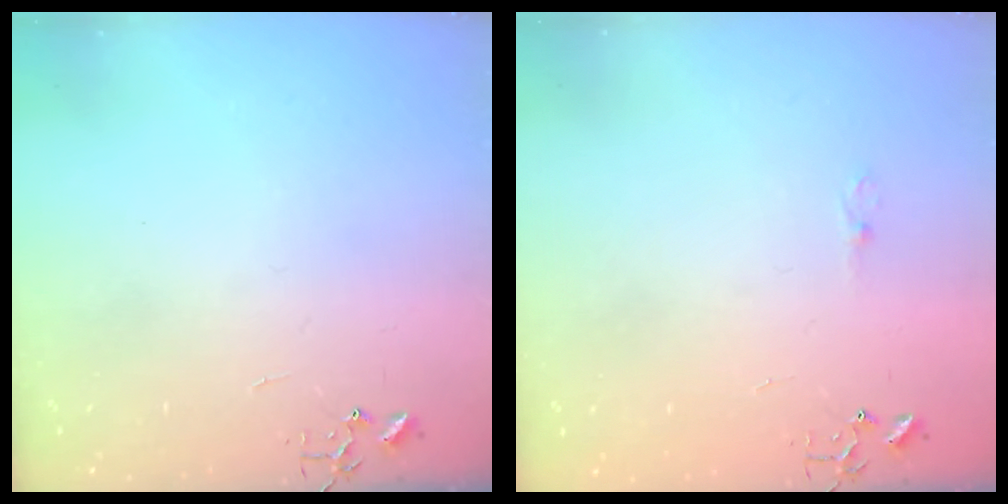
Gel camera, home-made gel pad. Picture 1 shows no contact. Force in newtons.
{"total": 2.7, "press": 2.7, "slide": 0.4}